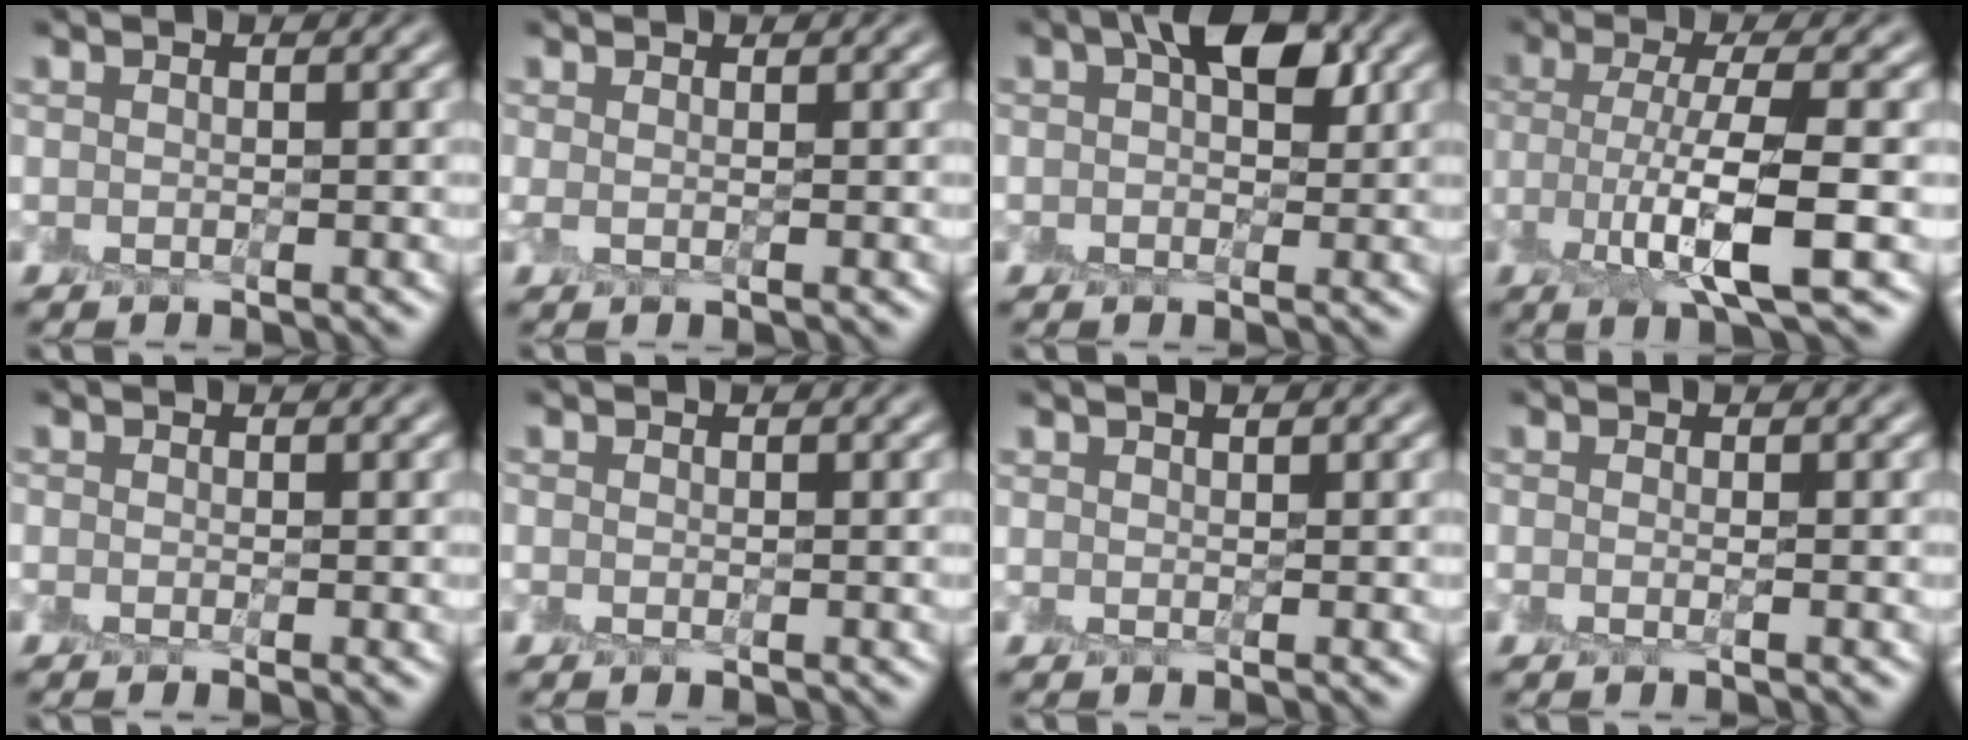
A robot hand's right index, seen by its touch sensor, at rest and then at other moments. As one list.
[{"total": 0.7, "force": [0.3, -0.1, 0.6], "torque": [-0.013, -0.003, 0.005]}, {"total": 5.1, "force": [1.8, 2.8, 3.9], "torque": [-0.055, 0.009, 0.017]}, {"total": 5.9, "force": [-1.7, 1.0, 5.6], "torque": [-0.111, -0.006, -0.030]}, {"total": 0.6, "force": [-0.3, 0.2, 0.4], "torque": [-0.006, -0.006, -0.007]}, {"total": 0.7, "force": [-0.3, 0.5, 0.3], "torque": [-0.007, -0.004, -0.004]}, {"total": 0.8, "force": [0.6, -0.1, 0.4], "torque": [-0.008, -0.001, 0.011]}, {"total": 0.8, "force": [-0.3, -0.2, 0.7], "torque": [-0.018, -0.007, -0.008]}]